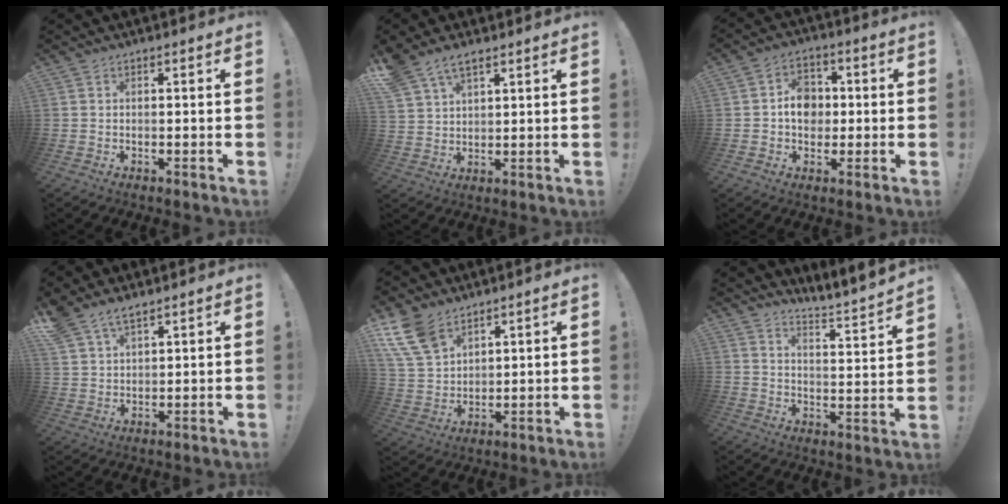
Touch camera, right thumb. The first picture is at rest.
{"total": 7.1, "force": [5.3, 3.4, 3.2], "torque": [-0.069, -0.022, 0.105]}
{"total": 9.2, "force": [0.0, 7.8, 4.9], "torque": [-0.079, 0.012, 0.004]}
{"total": 6.4, "force": [5.3, 2.5, 2.6], "torque": [-0.056, -0.029, 0.104]}
{"total": 12.6, "force": [8.2, 7.5, 6.1], "torque": [-0.129, -0.037, 0.163]}
{"total": 4.7, "force": [3.8, 0.2, 2.8], "torque": [-0.040, -0.056, 0.059]}